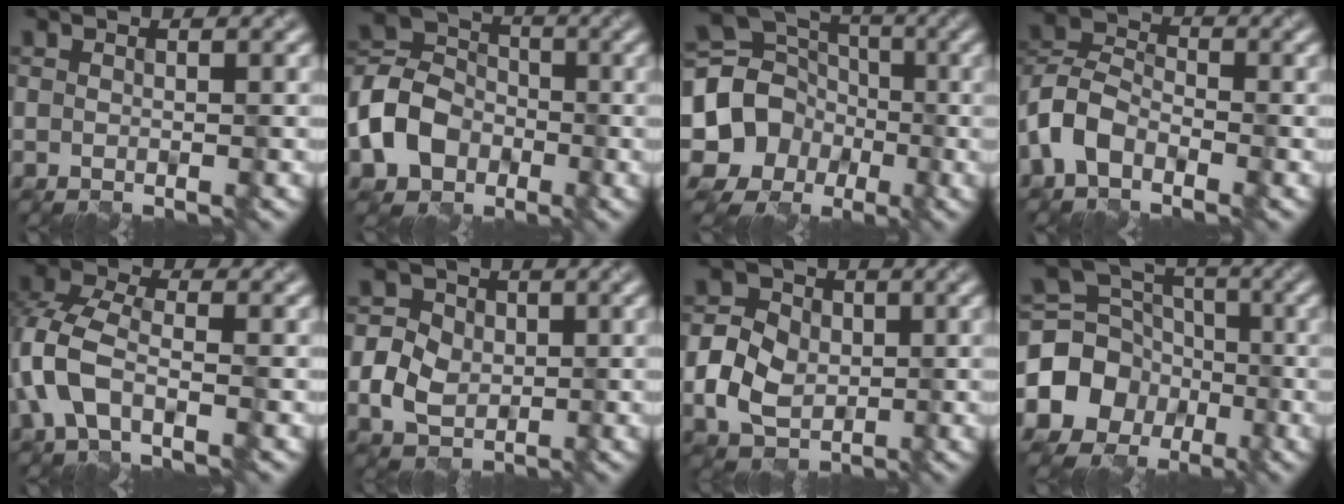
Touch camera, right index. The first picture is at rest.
{"total": 6.9, "force": [-2.7, 5.5, 3.2], "torque": [-0.067, 0.008, -0.071]}
{"total": 11.8, "force": [-1.9, 10.9, 4.1], "torque": [-0.108, 0.019, -0.061]}
{"total": 5.0, "force": [-2.8, 3.0, 2.9], "torque": [-0.060, 0.007, -0.065]}
{"total": 5.4, "force": [-1.8, 2.9, 4.1], "torque": [-0.107, 0.007, -0.044]}
{"total": 5.0, "force": [-0.3, 4.5, 2.2], "torque": [-0.040, 0.008, -0.016]}
{"total": 5.4, "force": [-0.8, 4.5, 3.0], "torque": [-0.060, -0.001, -0.014]}
{"total": 7.2, "force": [-2.2, 6.2, 2.7], "torque": [-0.047, 0.002, -0.061]}